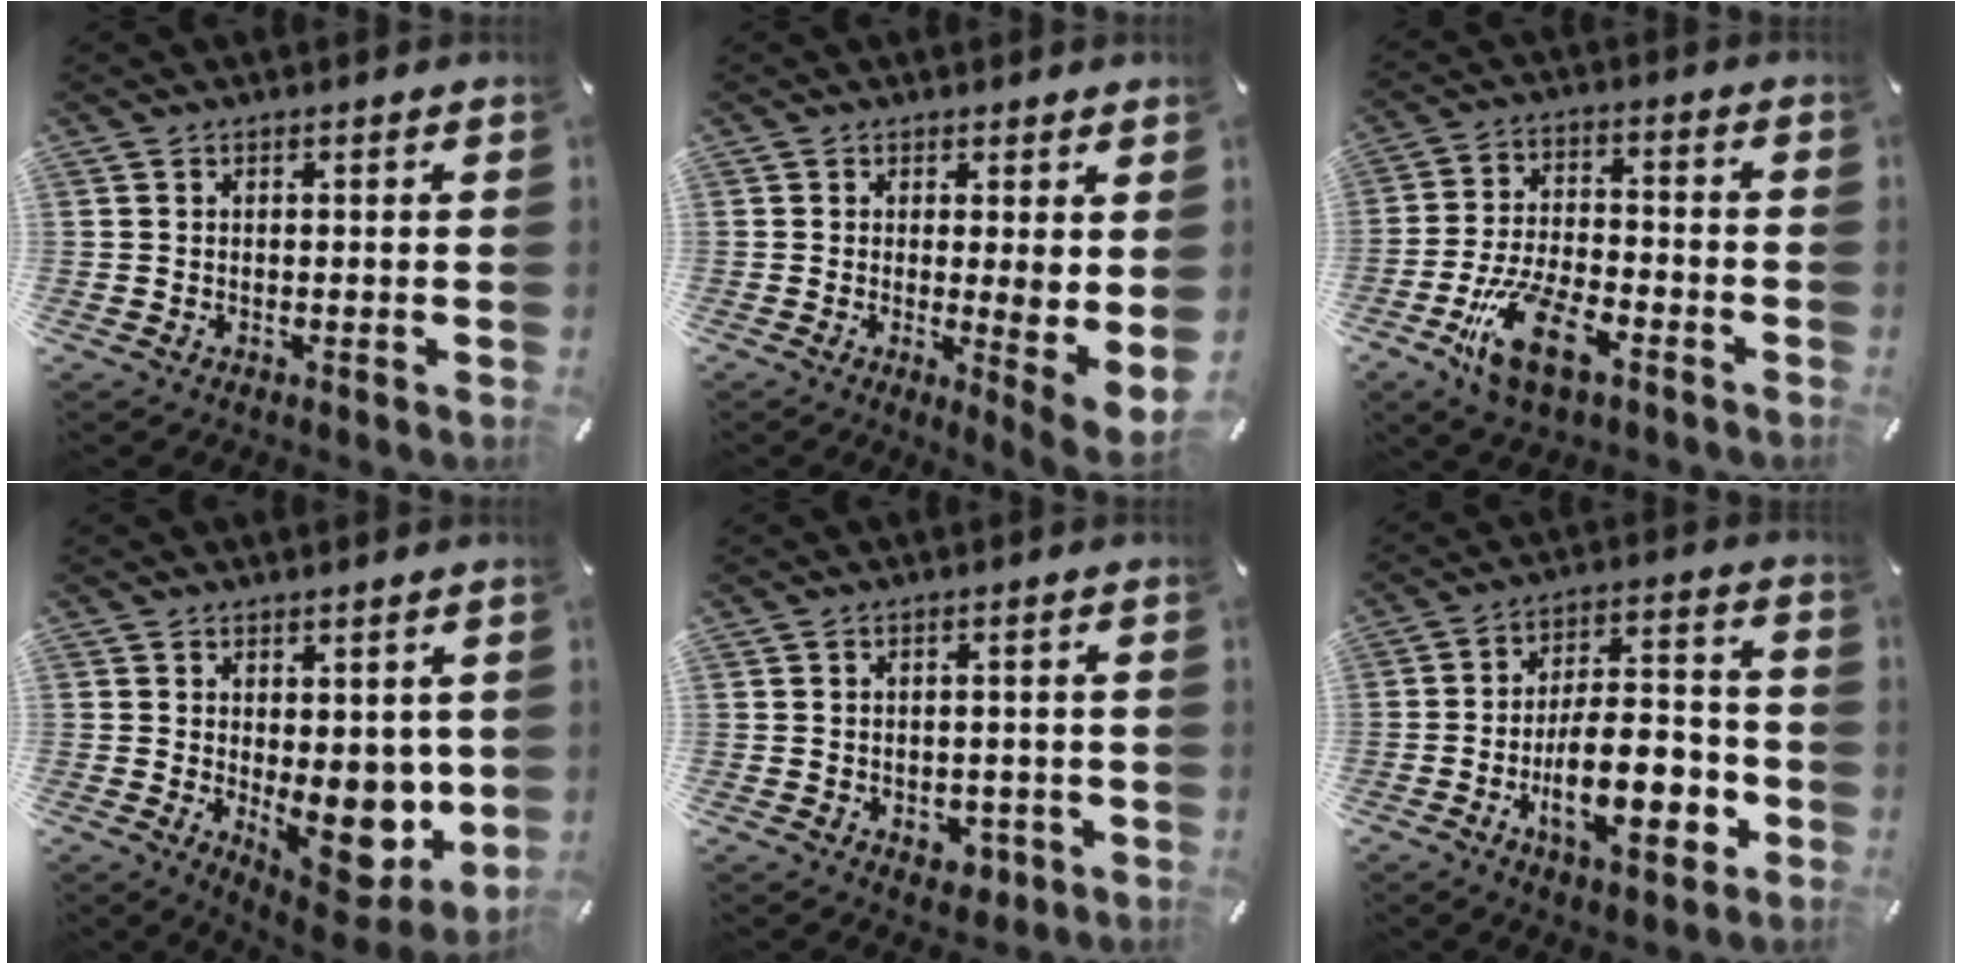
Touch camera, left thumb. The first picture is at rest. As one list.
[{"total": 5.0, "force": [1.0, 0.8, 4.9], "torque": [-0.064, -0.038, 0.018]}, {"total": 14.5, "force": [-7.6, 6.8, 10.3], "torque": [-0.209, 0.033, -0.131]}, {"total": 13.4, "force": [-1.3, 7.5, 11.1], "torque": [-0.121, -0.023, -0.005]}, {"total": 3.7, "force": [-1.3, 2.8, 1.9], "torque": [-0.022, 0.003, -0.022]}, {"total": 16.8, "force": [-6.0, 8.0, 13.4], "torque": [-0.209, 0.014, -0.102]}]